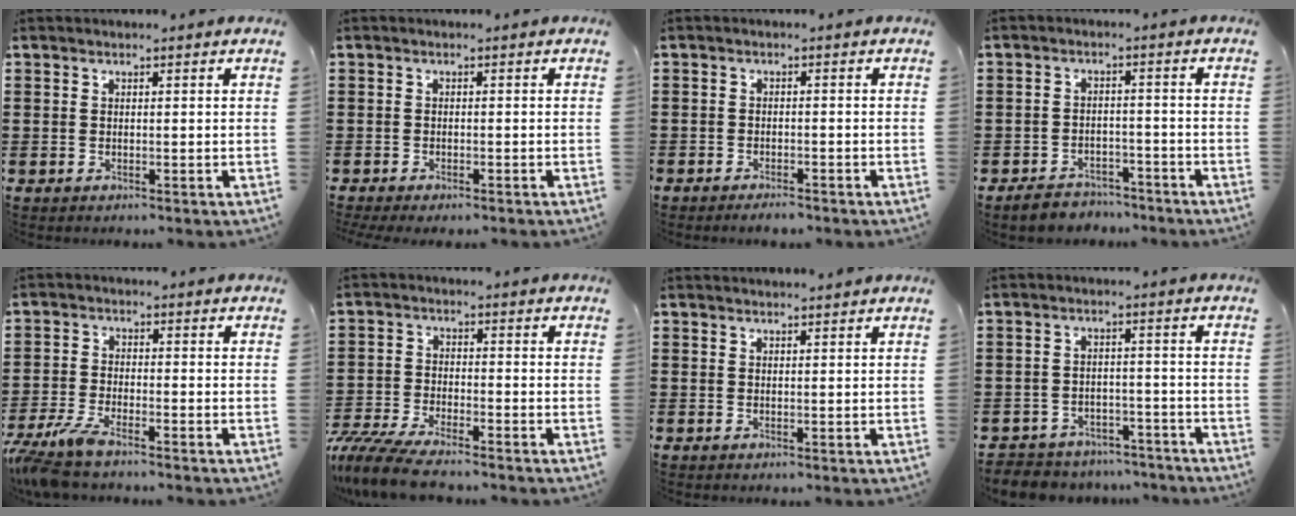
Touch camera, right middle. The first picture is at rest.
{"total": 0.9, "force": [-0.9, 0.1, 0.1], "torque": [-0.004, -0.006, -0.018]}
{"total": 1.7, "force": [-1.6, 0.2, 0.2], "torque": [-0.010, -0.002, -0.033]}
{"total": 3.4, "force": [-3.2, 0.9, -0.1], "torque": [-0.005, 0.004, -0.068]}
{"total": 4.9, "force": [-4.1, 0.3, 2.6], "torque": [-0.081, -0.021, -0.086]}
{"total": 6.2, "force": [-5.7, 0.5, 2.3], "torque": [-0.069, -0.013, -0.117]}
{"total": 1.0, "force": [1.0, -0.1, 0.0], "torque": [-0.002, -0.004, 0.019]}
{"total": 3.1, "force": [-3.0, 0.8, -0.3], "torque": [-0.014, -0.003, -0.069]}